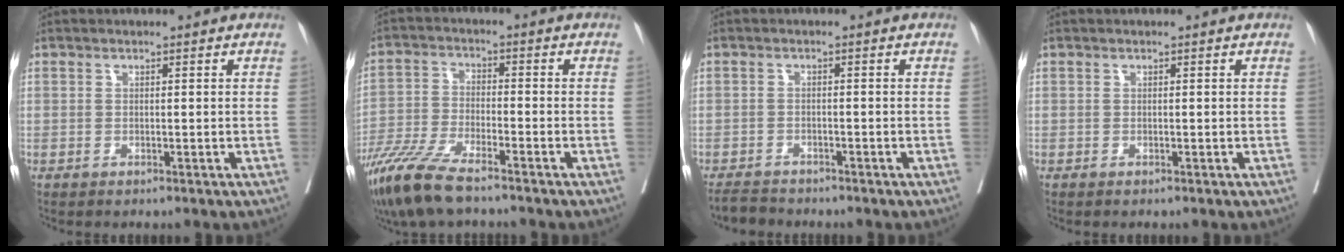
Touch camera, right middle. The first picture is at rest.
{"total": 10.6, "force": [-8.0, 1.7, 6.7], "torque": [-0.137, -0.030, -0.153]}
{"total": 3.3, "force": [-3.2, 0.7, 0.2], "torque": [-0.007, -0.011, -0.057]}
{"total": 0.0}